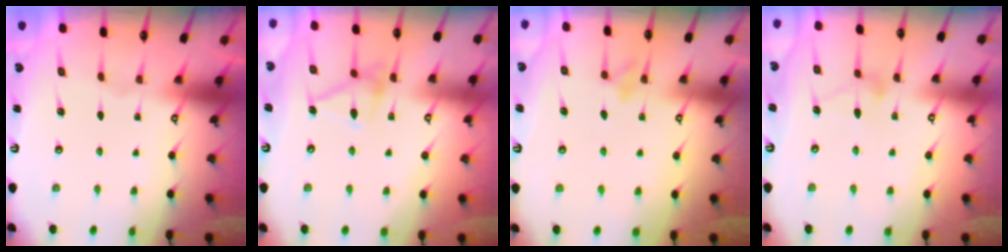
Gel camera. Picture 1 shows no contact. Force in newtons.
{"total": 13.8, "press": 13.7, "slide": 0.6}
{"total": 8.8, "press": 8.6, "slide": 1.8}
{"total": 6.2, "press": 6.2, "slide": 0.4}